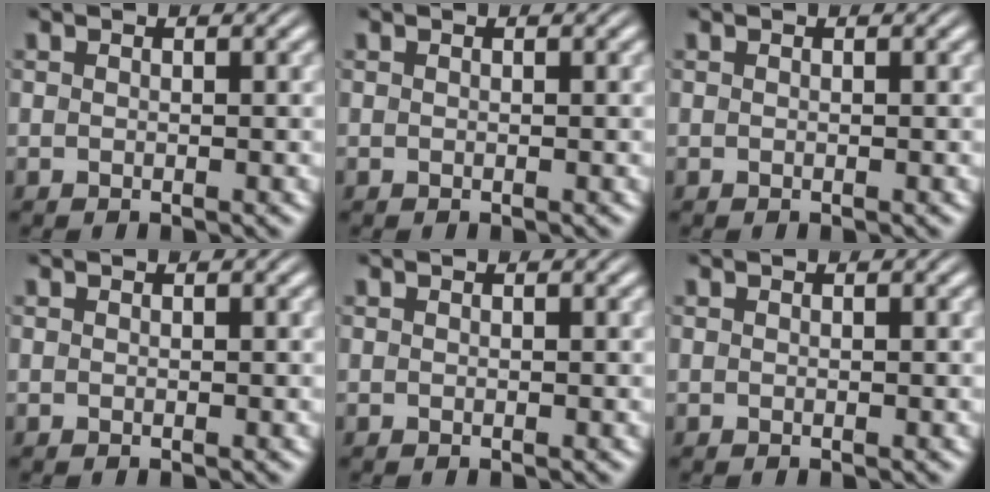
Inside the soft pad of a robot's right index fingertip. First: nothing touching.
{"total": 0.0}
{"total": 0.0}
{"total": 0.0}
{"total": 0.0}
{"total": 0.0}